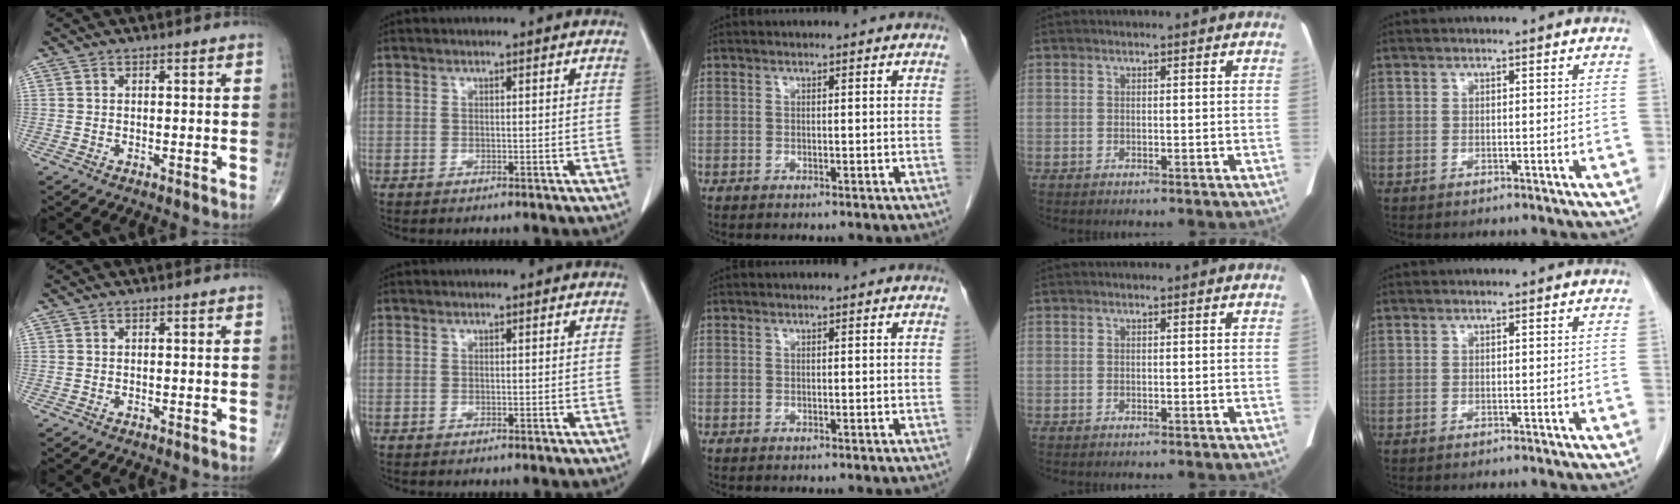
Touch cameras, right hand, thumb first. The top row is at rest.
{}